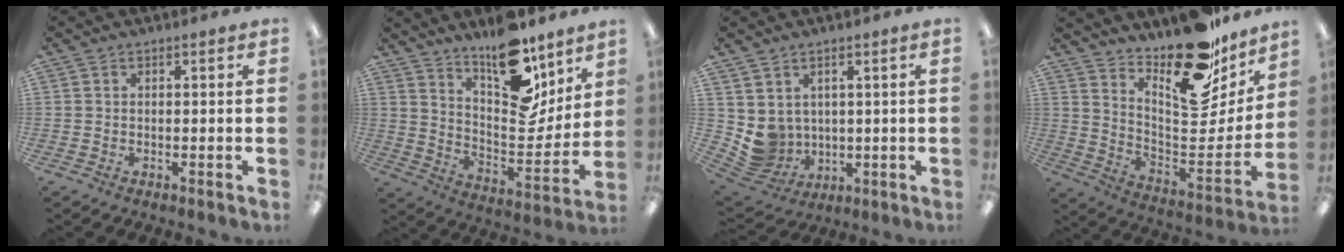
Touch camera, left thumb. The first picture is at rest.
{"total": 17.3, "force": [13.4, 6.9, 8.5], "torque": [-0.122, -0.105, 0.231]}
{"total": 6.8, "force": [2.5, 6.2, 1.1], "torque": [-0.058, -0.027, 0.056]}
{"total": 22.2, "force": [16.6, 9.4, 11.3], "torque": [-0.125, -0.140, 0.281]}